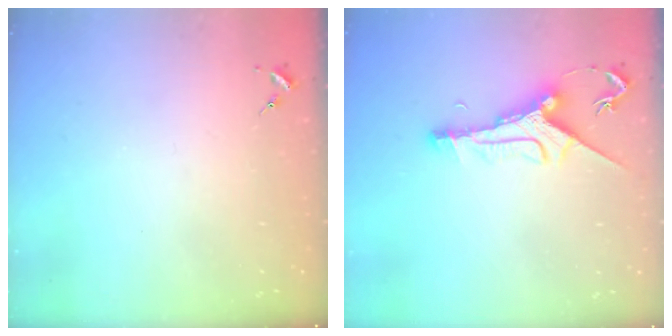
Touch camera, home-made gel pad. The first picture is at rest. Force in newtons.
{"total": 12.0, "press": 12.0, "slide": 0.6}